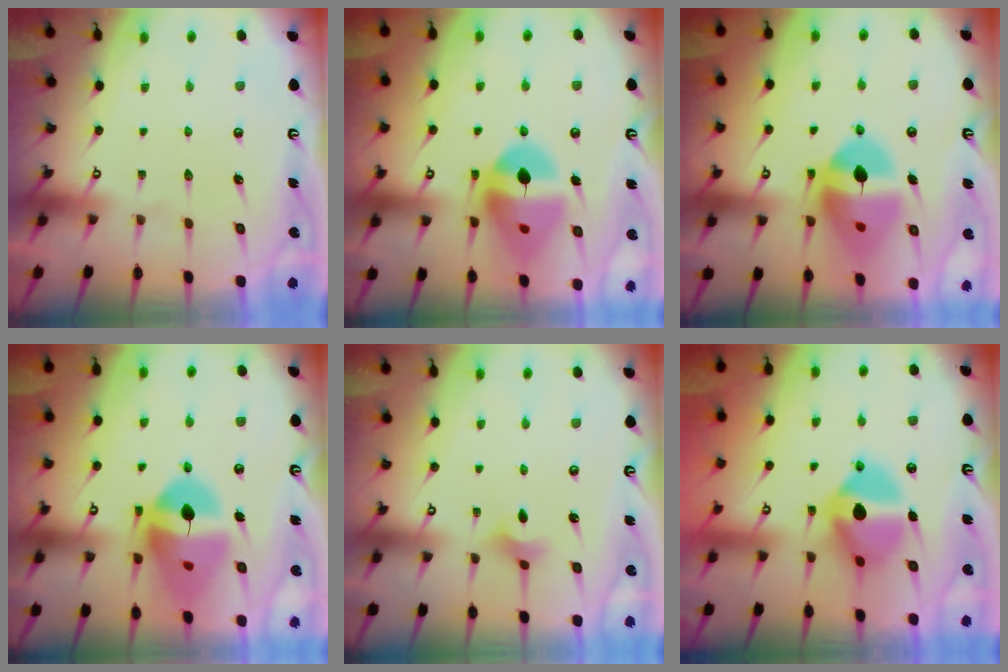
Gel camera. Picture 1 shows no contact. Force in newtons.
{"total": 15.7, "press": 15.6, "slide": 1.8}
{"total": 15.7, "press": 15.6, "slide": 2.0}
{"total": 18.3, "press": 18.1, "slide": 2.0}
{"total": 3.4, "press": 3.4, "slide": 0.5}
{"total": 13.3, "press": 13.3, "slide": 0.2}